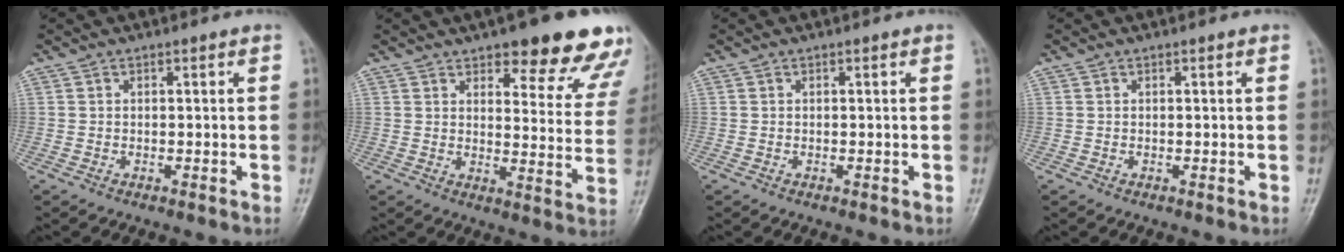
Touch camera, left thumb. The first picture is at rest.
{"total": 18.6, "force": [13.1, 6.2, 11.6], "torque": [-0.090, -0.061, 0.151]}
{"total": 0.0}
{"total": 0.0}